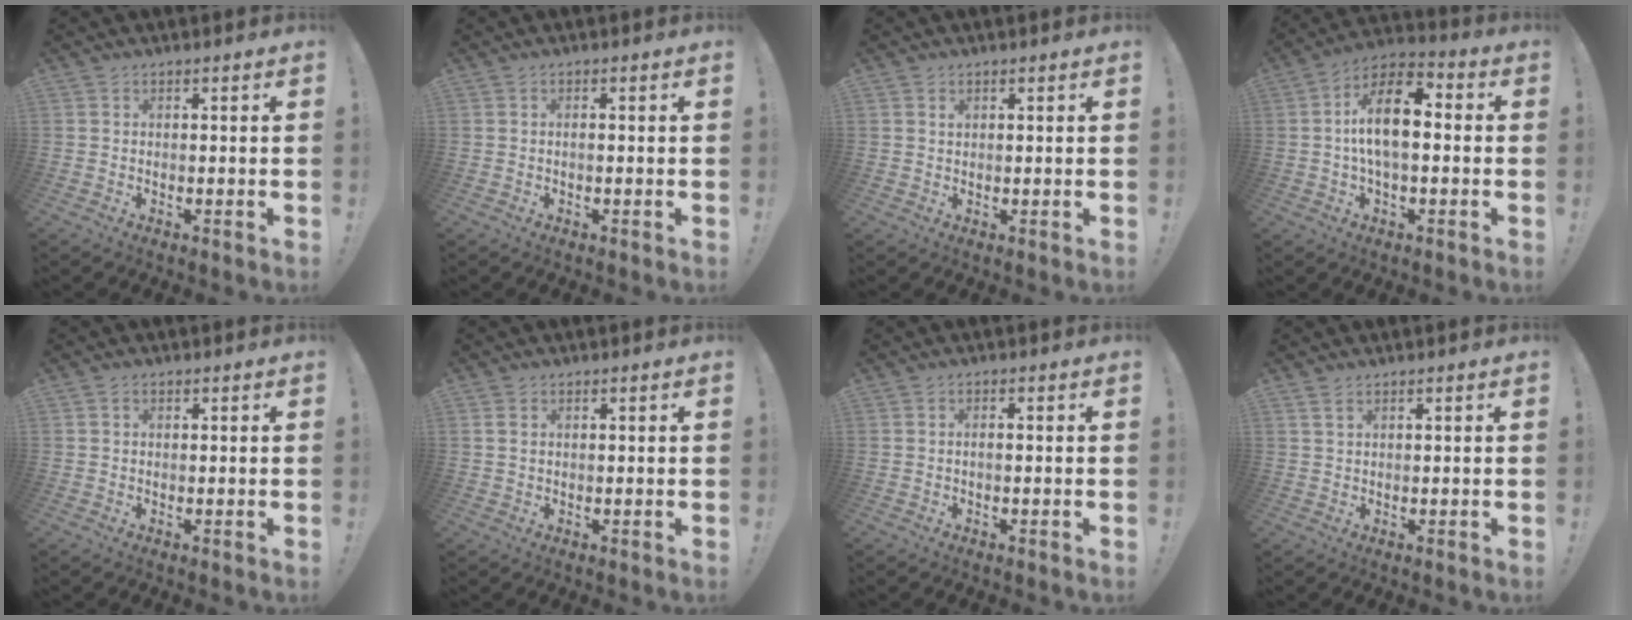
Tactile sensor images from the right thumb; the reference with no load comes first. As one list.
[{"total": 0.7, "force": [-0.4, 0.1, 0.6], "torque": [-0.018, 0.003, -0.006]}, {"total": 1.0, "force": [0.6, 0.7, 0.1], "torque": [0.010, -0.004, 0.010]}, {"total": 14.3, "force": [0.8, 7.0, 12.5], "torque": [-0.219, 0.009, 0.009]}, {"total": 0.8, "force": [0.3, 0.7, 0.3], "torque": [-0.002, 0.001, 0.004]}, {"total": 1.6, "force": [0.7, 1.2, 0.9], "torque": [-0.017, 0.003, 0.013]}, {"total": 1.0, "force": [-0.5, 0.2, 0.8], "torque": [-0.022, 0.004, -0.008]}, {"total": 2.2, "force": [1.3, 1.0, 1.5], "torque": [-0.029, 0.000, 0.025]}]